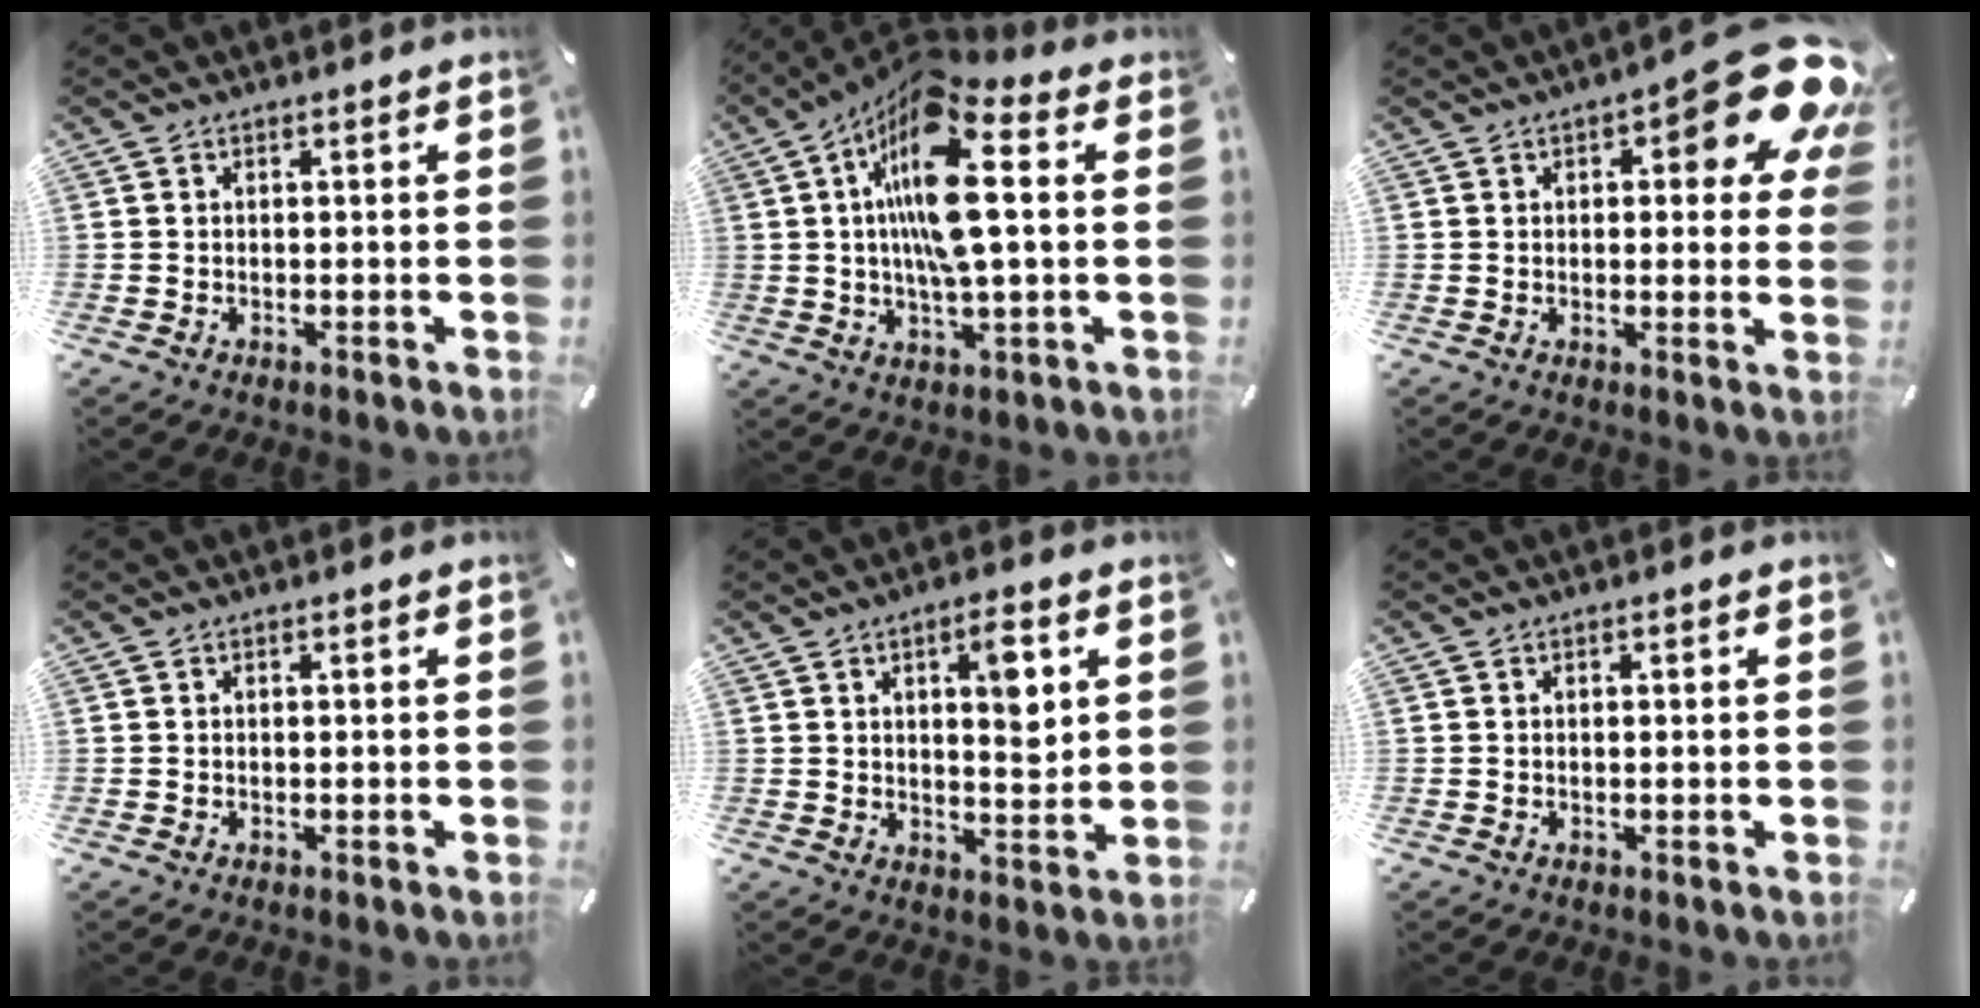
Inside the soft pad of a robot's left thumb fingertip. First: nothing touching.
{"total": 17.9, "force": [2.9, 5.7, 16.7], "torque": [-0.336, -0.004, 0.038]}
{"total": 16.5, "force": [8.2, 6.4, 12.8], "torque": [-0.153, -0.061, 0.134]}
{"total": 0.0}
{"total": 7.7, "force": [3.1, 3.2, 6.3], "torque": [-0.083, -0.013, 0.043]}
{"total": 0.0}